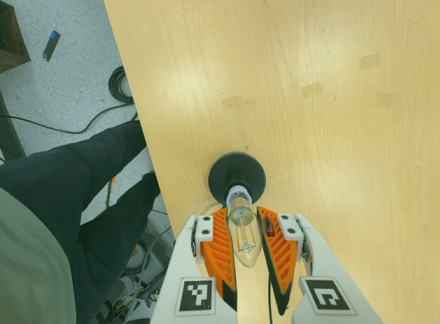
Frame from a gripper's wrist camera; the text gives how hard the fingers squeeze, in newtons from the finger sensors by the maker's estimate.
{"total": 19.8, "left": 21.3, "right": 18.3}